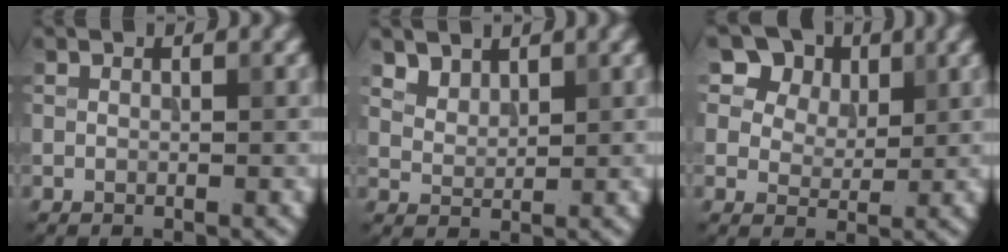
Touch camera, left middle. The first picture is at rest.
{"total": 2.6, "force": [2.1, 1.4, 0.8], "torque": [-0.026, -0.013, 0.059]}
{"total": 8.3, "force": [5.2, 5.4, 3.4], "torque": [-0.082, 0.003, 0.084]}